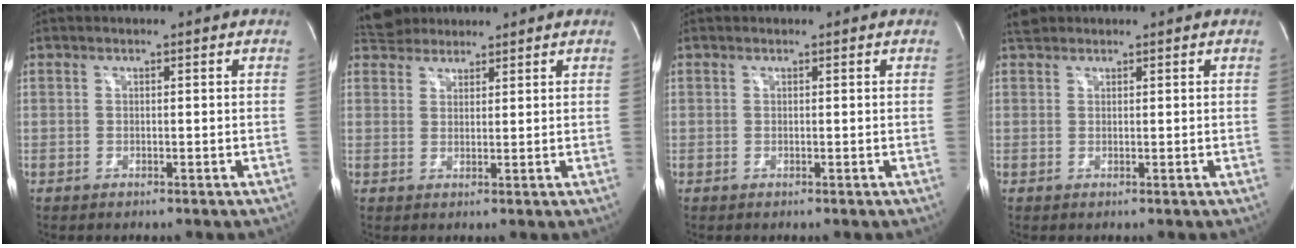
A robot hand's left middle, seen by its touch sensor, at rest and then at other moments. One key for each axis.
{"total": 4.7, "fx": 4.1, "fy": 2.1, "fz": 0.6, "tx": -0.016, "ty": 0.027, "tz": 0.076}
{"total": 0.0}
{"total": 1.6, "fx": 1.4, "fy": 0.8, "fz": 0.1, "tx": -0.005, "ty": 0.015, "tz": 0.025}